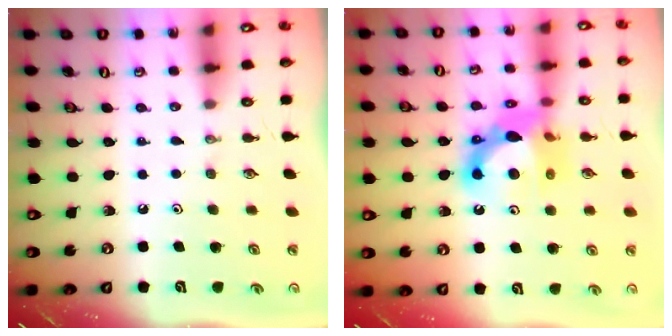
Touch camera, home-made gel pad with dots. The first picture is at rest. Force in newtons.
{"total": 14.1, "press": 14.1, "slide": 1.1}